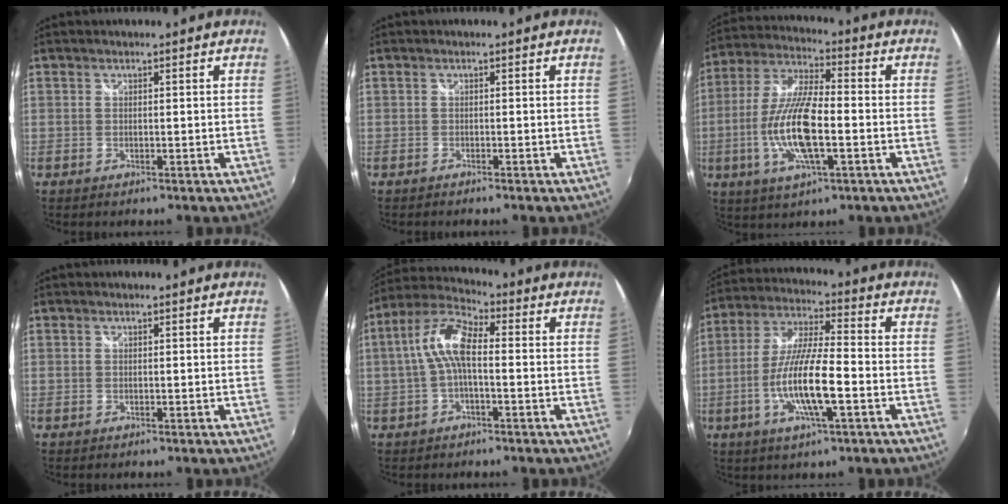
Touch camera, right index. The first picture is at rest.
{"total": 0.6, "force": [-0.5, 0.2, 0.1], "torque": [-0.005, -0.003, -0.012]}
{"total": 15.2, "force": [-3.4, 4.4, 14.1], "torque": [-0.287, -0.006, -0.065]}
{"total": 0.0}
{"total": 8.6, "force": [-0.3, 3.3, 8.0], "torque": [-0.175, 0.024, -0.010]}
{"total": 13.2, "force": [-4.1, 2.3, 12.4], "torque": [-0.249, -0.008, -0.077]}